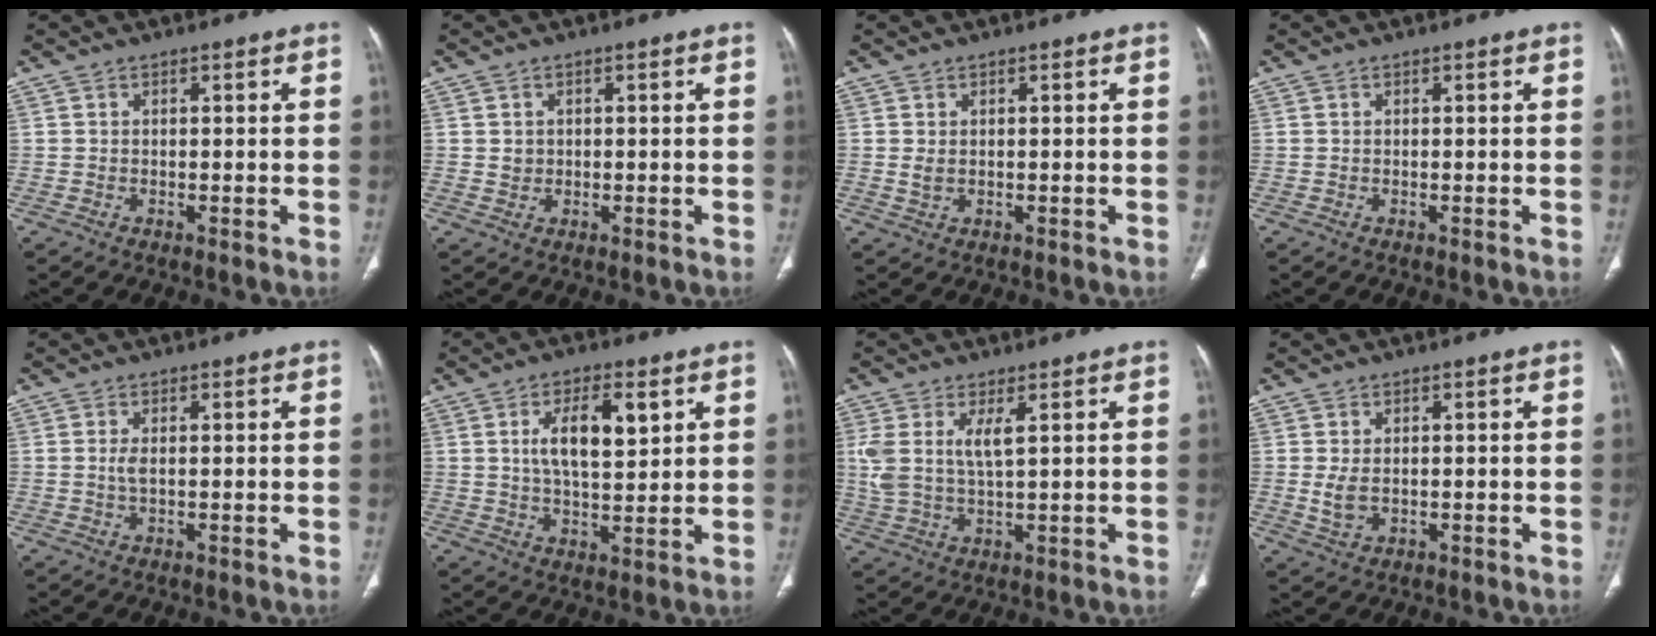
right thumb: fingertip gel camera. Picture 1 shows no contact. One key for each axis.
{"total": 1.5, "fx": 0.2, "fy": 1.4, "fz": 0.5, "tx": -0.002, "ty": 0.001, "tz": 0.006}
{"total": 1.4, "fx": 0.2, "fy": 1.0, "fz": 0.9, "tx": -0.015, "ty": 0.000, "tz": 0.009}
{"total": 0.0}
{"total": 1.4, "fx": 0.1, "fy": 0.4, "fz": 1.3, "tx": -0.033, "ty": -0.002, "tz": 0.004}
{"total": 9.6, "fx": 3.1, "fy": 4.0, "fz": 8.1, "tx": -0.124, "ty": -0.012, "tz": 0.056}
{"total": 6.5, "fx": 2.2, "fy": 2.2, "fz": 5.7, "tx": -0.135, "ty": -0.010, "tz": 0.052}
{"total": 3.1, "fx": 0.0, "fy": 2.0, "fz": 2.3, "tx": -0.045, "ty": -0.006, "tz": 0.007}